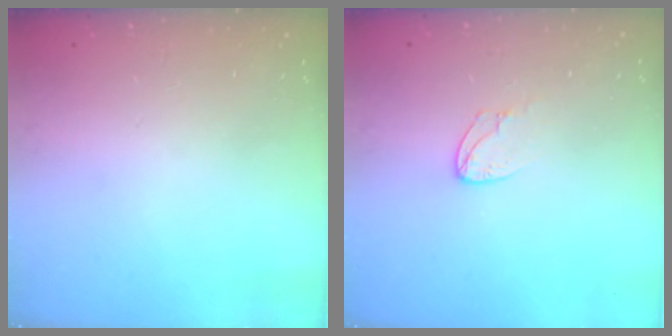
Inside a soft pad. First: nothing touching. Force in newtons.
{"total": 5.3, "press": 5.2, "slide": 0.4}